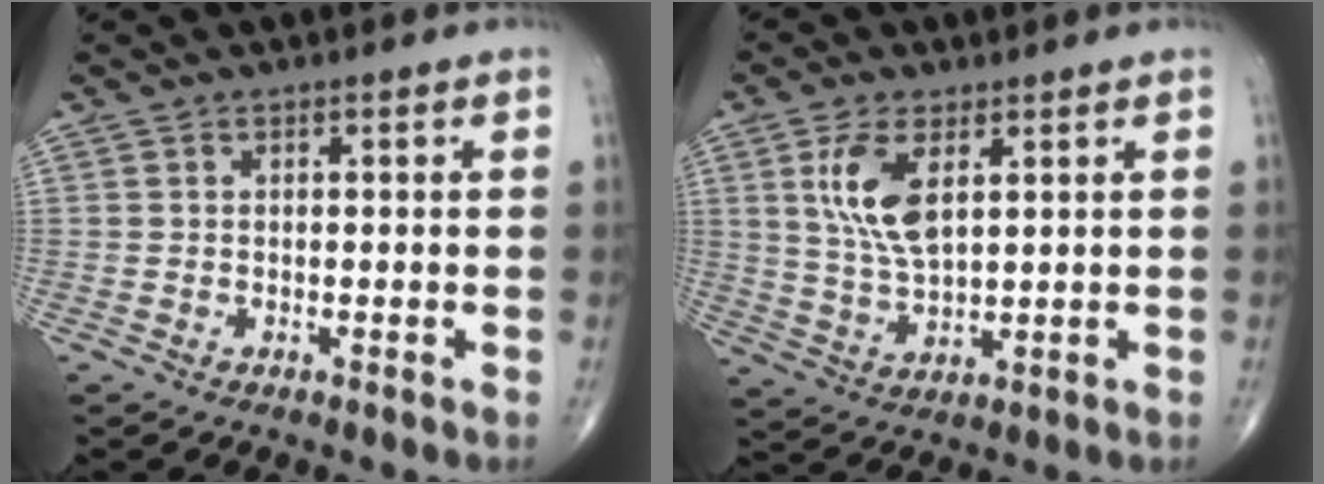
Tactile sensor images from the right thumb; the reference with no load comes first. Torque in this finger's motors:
{"motor_torque": [0.75, 0.72, 0.99, 0.23, 0.09]}